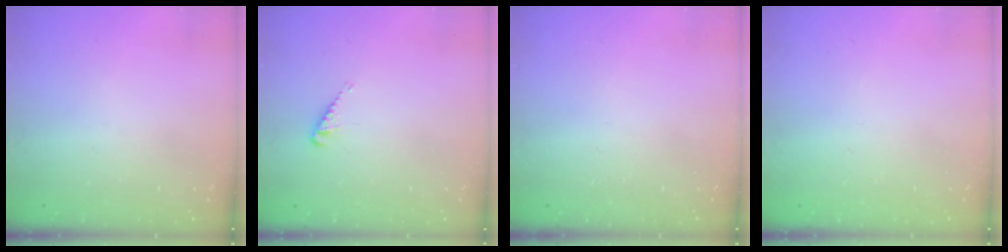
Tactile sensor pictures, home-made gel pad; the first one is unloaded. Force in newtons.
{"total": 3.3, "press": 3.2, "slide": 0.6}
{"total": 0.0}
{"total": 0.0}